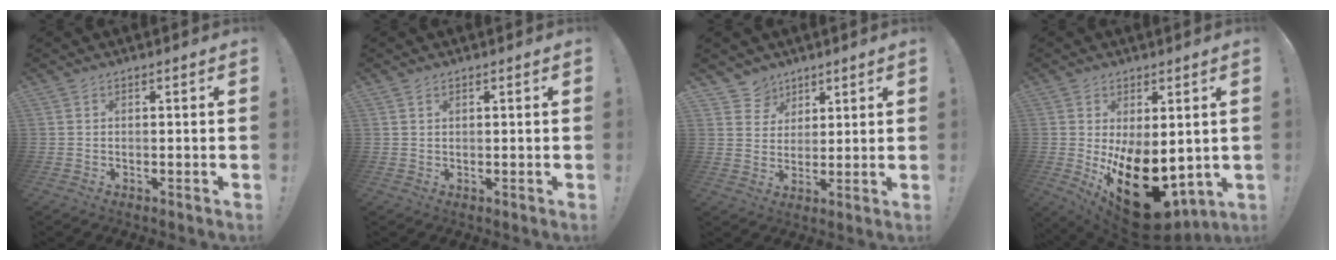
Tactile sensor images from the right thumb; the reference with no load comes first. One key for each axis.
{"total": 0.9, "fx": 0.6, "fy": 0.4, "fz": 0.4, "tx": 0.000, "ty": -0.004, "tz": 0.011}
{"total": 6.8, "fx": 4.5, "fy": 5.1, "fz": 0.1, "tx": -0.002, "ty": -0.039, "tz": 0.089}
{"total": 19.0, "fx": -4.2, "fy": 10.4, "fz": 15.4, "tx": -0.222, "ty": 0.015, "tz": -0.045}